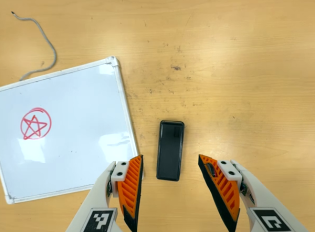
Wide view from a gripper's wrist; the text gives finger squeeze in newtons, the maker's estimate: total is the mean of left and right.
{"total": 0.0}